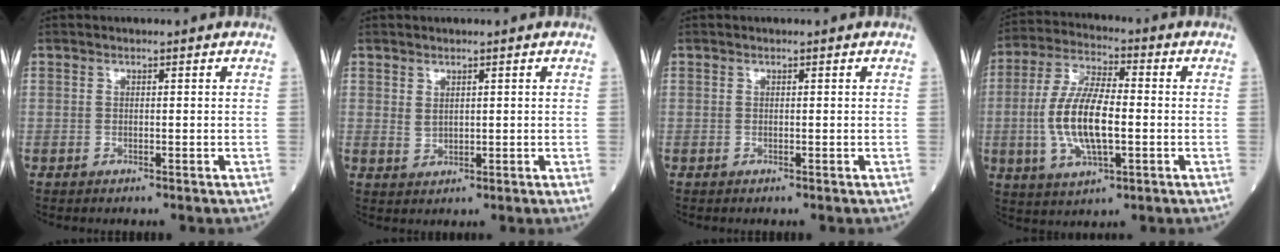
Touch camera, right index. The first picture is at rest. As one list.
[{"total": 1.5, "force": [0.7, 0.9, 0.9], "torque": [-0.017, -0.004, 0.019]}, {"total": 0.0}, {"total": 12.2, "force": [-1.5, 4.0, 11.4], "torque": [-0.240, 0.001, -0.027]}]